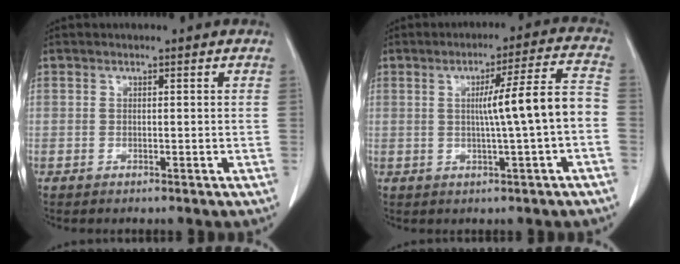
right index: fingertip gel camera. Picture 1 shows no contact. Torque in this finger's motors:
{"motor_torque": [1.40, -0.23, 0.68, 0.11]}